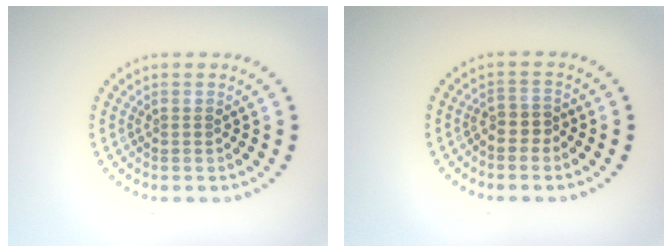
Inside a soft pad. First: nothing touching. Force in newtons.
{"total": 1.7, "press": 1.3, "slide": 1.1}